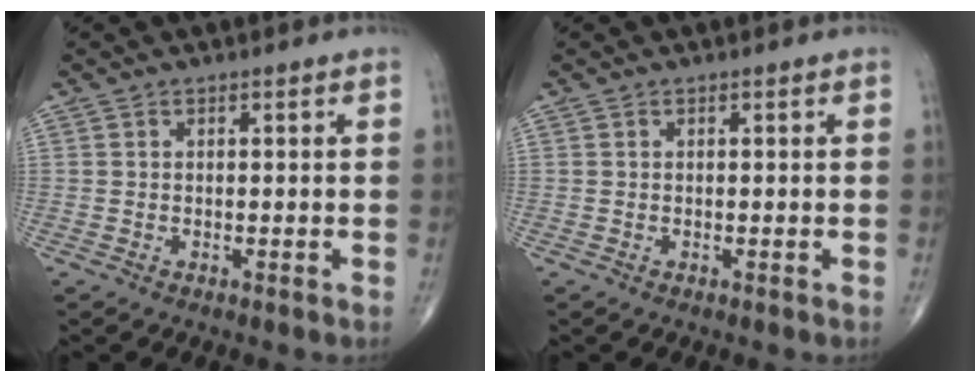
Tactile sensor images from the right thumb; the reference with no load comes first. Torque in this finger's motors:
{"motor_torque": [0.00, 0.00, 0.00, 0.00, 0.01]}